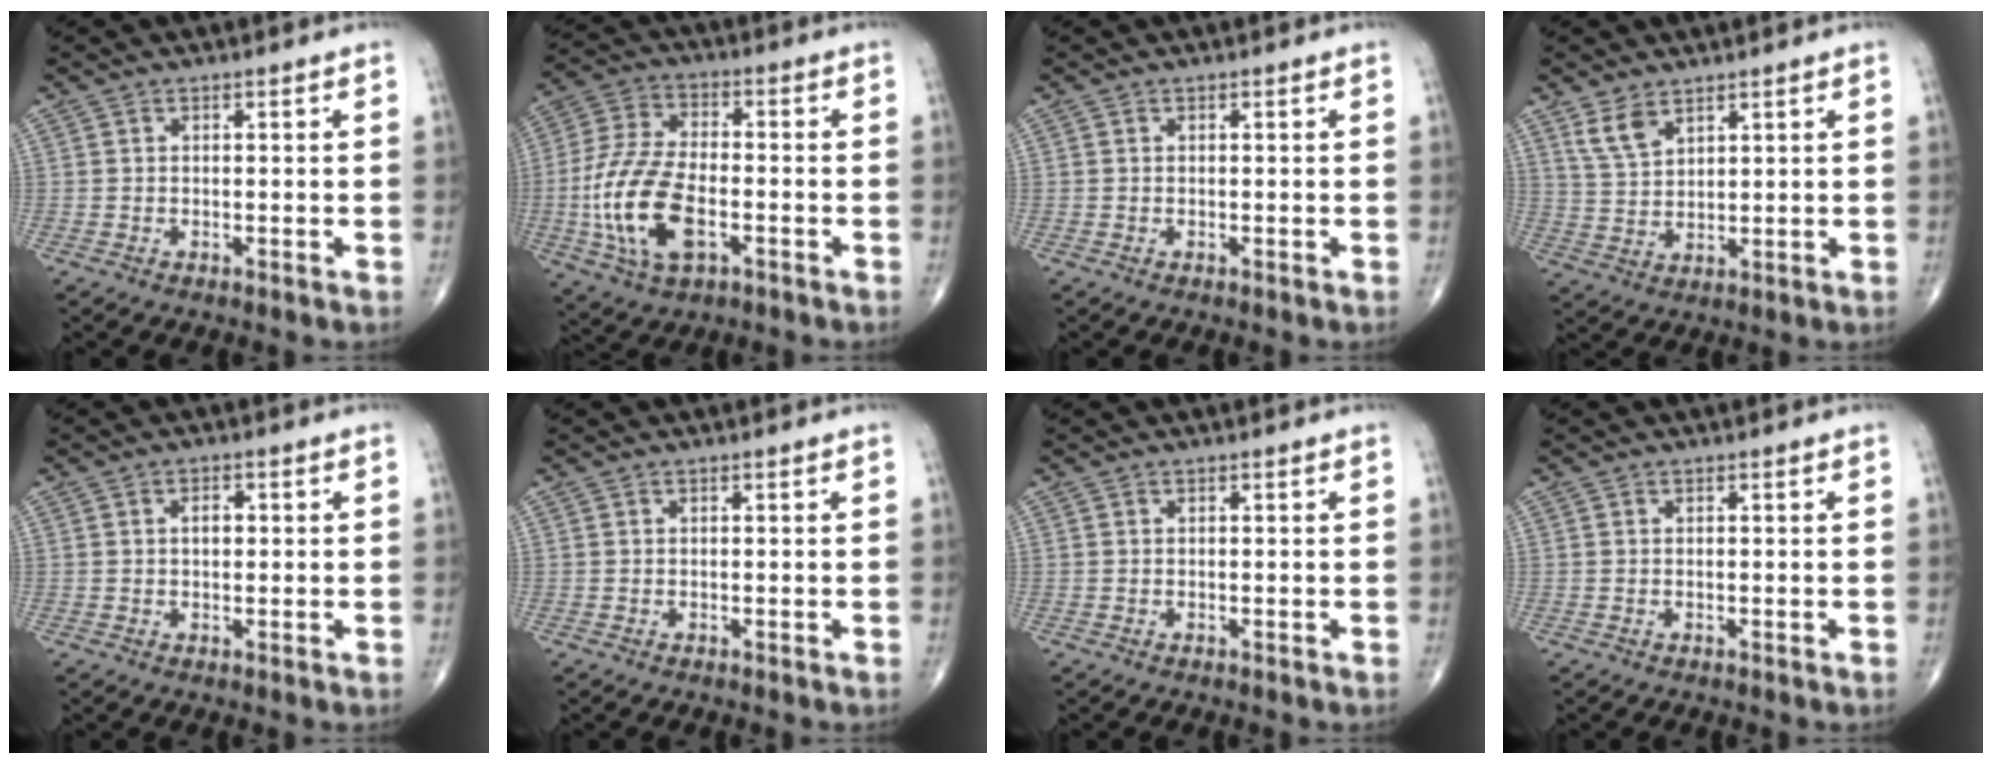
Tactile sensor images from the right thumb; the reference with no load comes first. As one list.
[{"total": 15.7, "force": [-4.0, 8.2, 12.8], "torque": [-0.266, 0.014, -0.074]}, {"total": 0.0}, {"total": 5.1, "force": [3.5, 2.5, 2.9], "torque": [-0.050, -0.017, 0.077]}, {"total": 2.5, "force": [0.3, 1.5, 1.9], "torque": [-0.025, 0.005, 0.004]}, {"total": 0.0}, {"total": 0.0}, {"total": 0.0}]